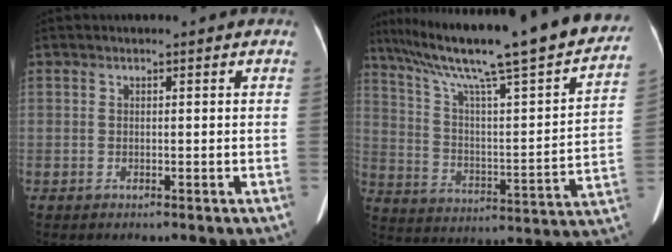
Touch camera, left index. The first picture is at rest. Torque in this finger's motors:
{"motor_torque": [0.21, -1.93, 0.42, 0.12]}